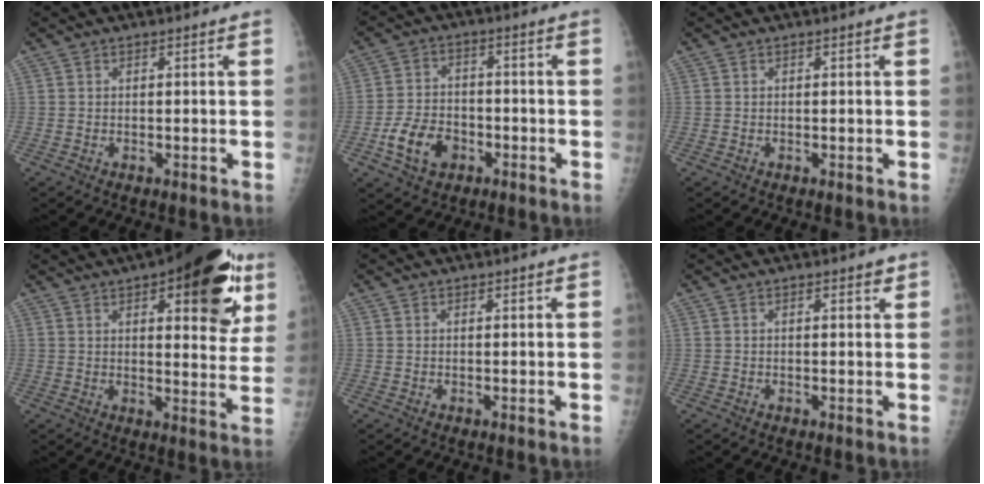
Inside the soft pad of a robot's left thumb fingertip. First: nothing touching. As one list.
[{"total": 9.0, "force": [-3.7, 6.4, 5.1], "torque": [-0.077, 0.017, -0.066]}, {"total": 0.0}, {"total": 21.4, "force": [10.3, 8.2, 16.8], "torque": [-0.181, -0.025, 0.135]}, {"total": 0.7, "force": [0.5, 0.4, 0.1], "torque": [0.005, -0.004, 0.005]}, {"total": 1.9, "force": [1.2, 0.8, 1.2], "torque": [-0.006, -0.005, 0.013]}]